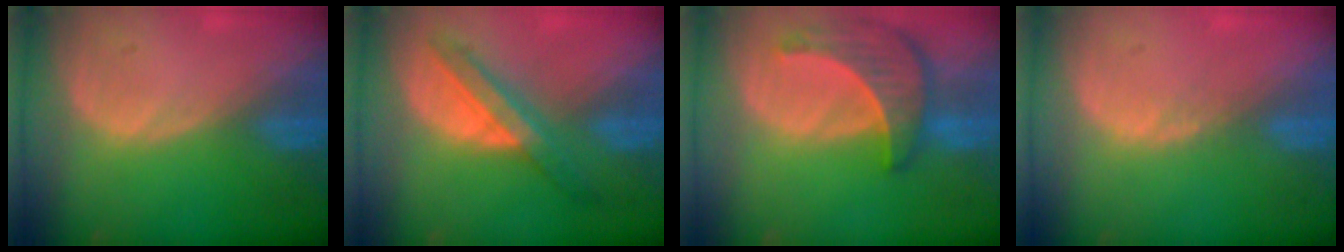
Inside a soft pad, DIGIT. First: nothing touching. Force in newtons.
{"total": 5.9, "press": 5.9, "slide": 0.4}
{"total": 8.4, "press": 7.8, "slide": 3.3}
{"total": 0.8, "press": 0.8, "slide": 0.3}